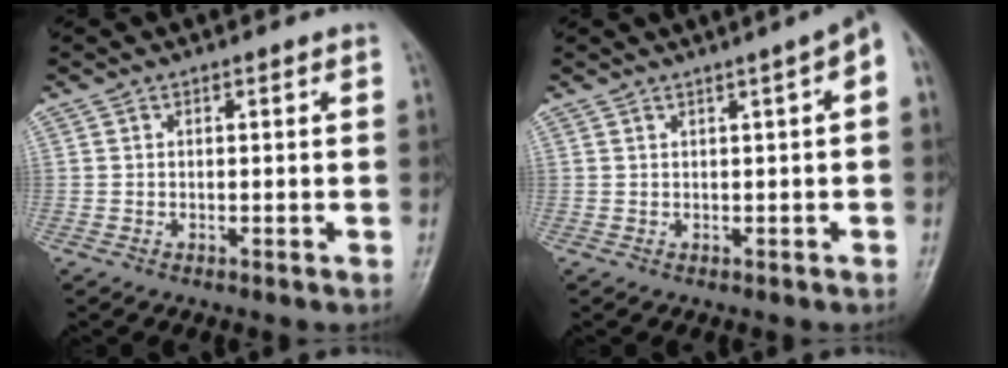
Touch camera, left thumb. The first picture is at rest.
{"total": 4.0, "force": [1.1, 0.6, 3.8], "torque": [-0.040, 0.018, 0.007]}